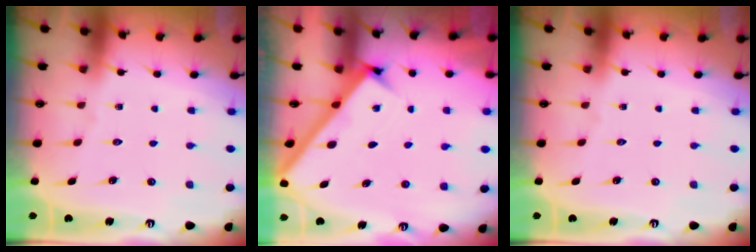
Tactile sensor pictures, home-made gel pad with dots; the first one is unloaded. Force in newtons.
{"total": 2.4, "press": 2.4, "slide": 0.3}
{"total": 0.0}